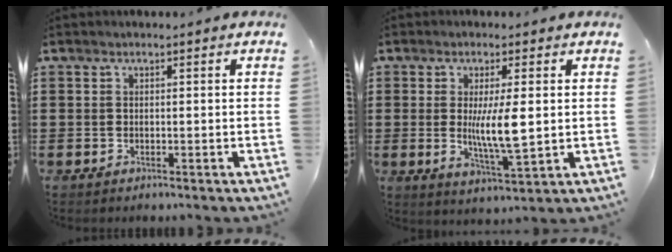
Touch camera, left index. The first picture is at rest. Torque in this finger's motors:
{"motor_torque": [1.88, -0.13, 0.93, 0.16]}